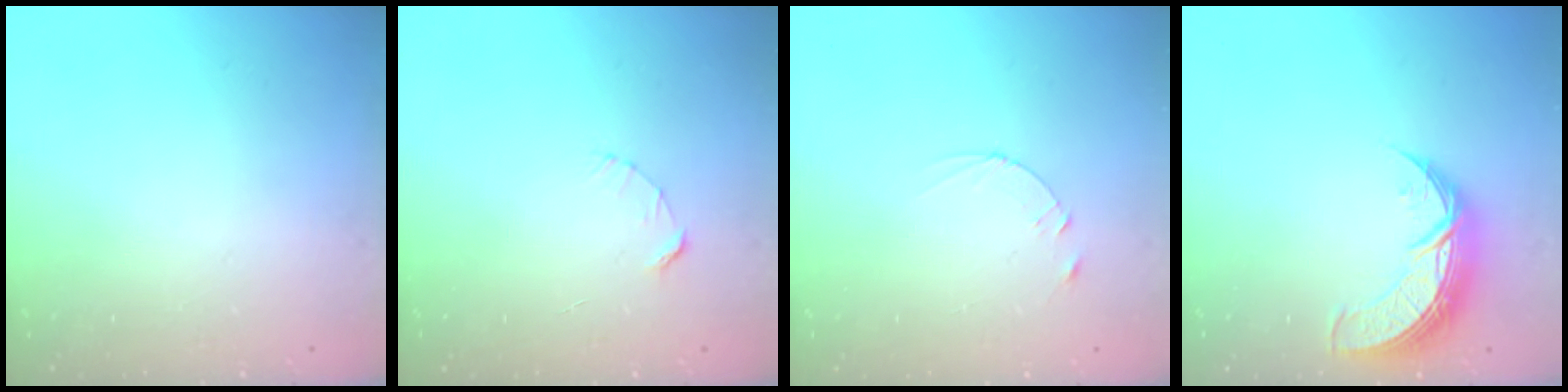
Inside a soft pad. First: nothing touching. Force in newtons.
{"total": 2.7, "press": 2.7, "slide": 0.3}
{"total": 2.4, "press": 2.3, "slide": 0.2}
{"total": 10.3, "press": 10.3, "slide": 0.7}